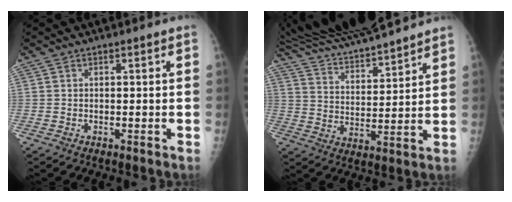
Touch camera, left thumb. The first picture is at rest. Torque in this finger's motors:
{"motor_torque": [1.90, -1.15, 1.35, -1.42, 0.23]}